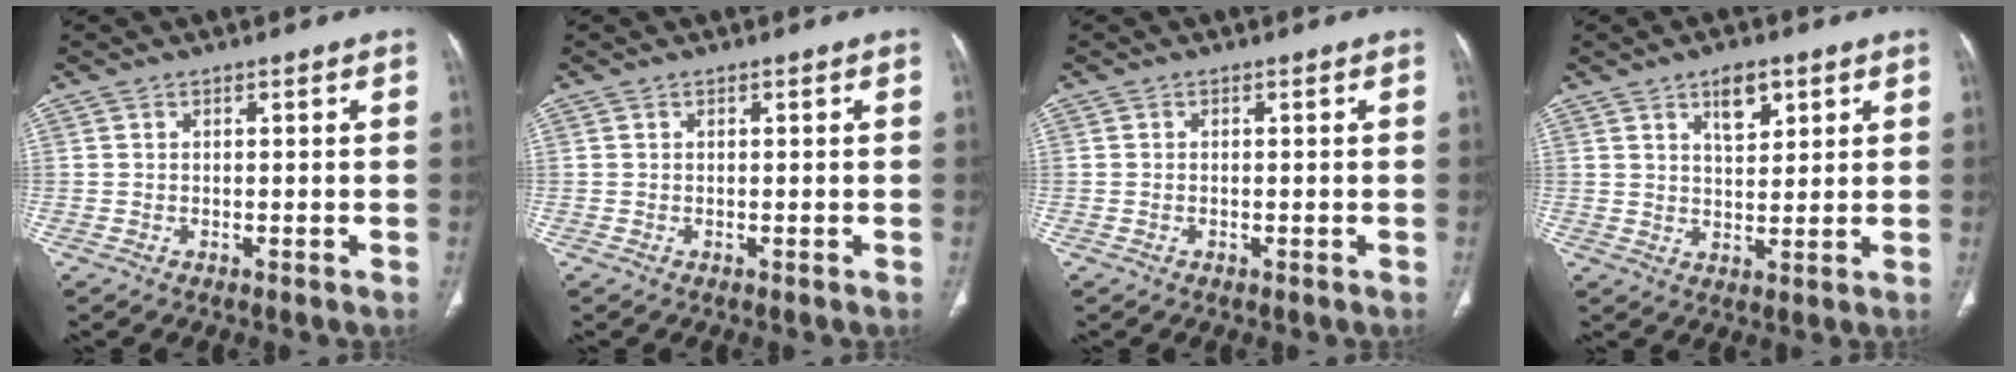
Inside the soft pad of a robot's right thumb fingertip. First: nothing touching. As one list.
[{"total": 0.0}, {"total": 0.0}, {"total": 6.0, "force": [3.2, 2.9, 4.2], "torque": [-0.052, -0.020, 0.054]}]